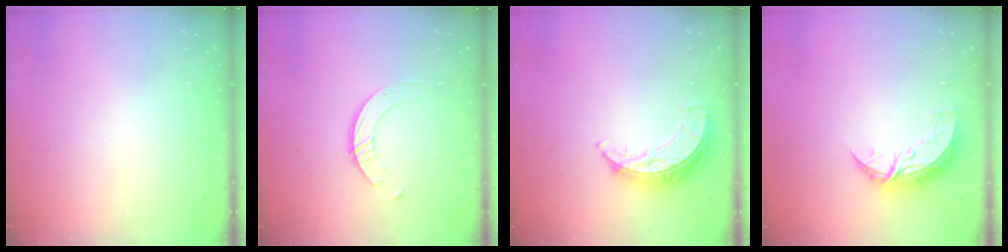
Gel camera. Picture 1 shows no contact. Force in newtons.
{"total": 2.4, "press": 2.4, "slide": 0.3}
{"total": 7.8, "press": 7.8, "slide": 0.6}
{"total": 8.4, "press": 8.4, "slide": 0.3}